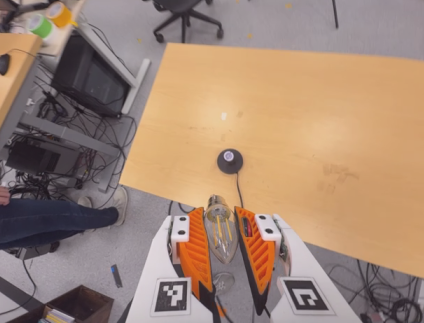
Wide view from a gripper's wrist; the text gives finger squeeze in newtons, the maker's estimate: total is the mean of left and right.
{"total": 15.6, "left": 16.5, "right": 14.7}